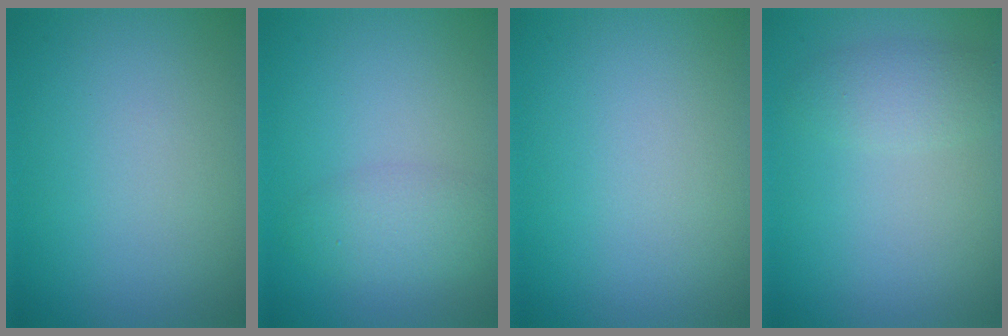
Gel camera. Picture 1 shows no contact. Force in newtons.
{"total": 2.6, "press": 2.6, "slide": 0.2}
{"total": 0.0}
{"total": 2.1, "press": 2.1, "slide": 0.1}